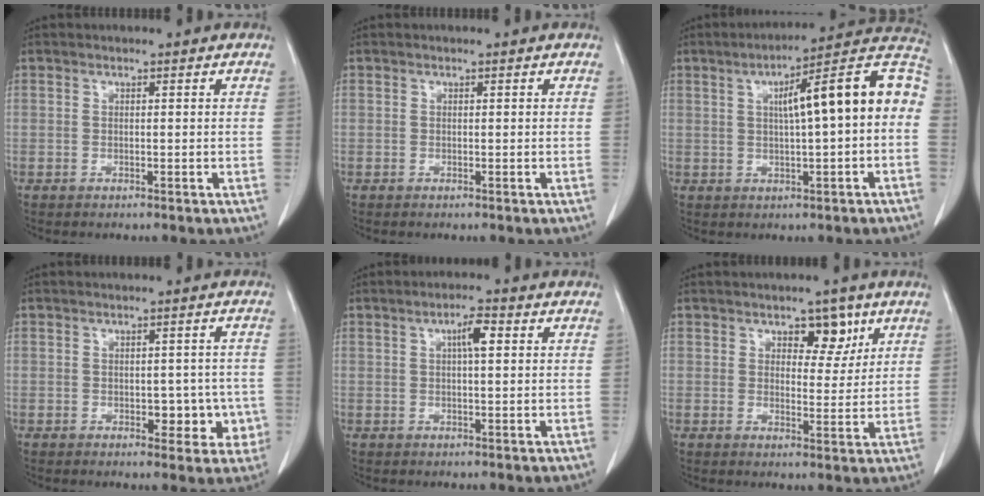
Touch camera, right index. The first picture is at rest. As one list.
[{"total": 0.0}, {"total": 14.8, "force": [1.7, 1.6, 14.6], "torque": [-0.202, 0.043, 0.019]}, {"total": 5.1, "force": [-1.1, 3.3, 3.8], "torque": [-0.023, 0.015, -0.005]}, {"total": 3.5, "force": [1.0, 0.6, 3.3], "torque": [-0.057, 0.006, 0.016]}, {"total": 5.0, "force": [2.8, 2.7, 3.1], "torque": [-0.032, 0.001, 0.039]}]